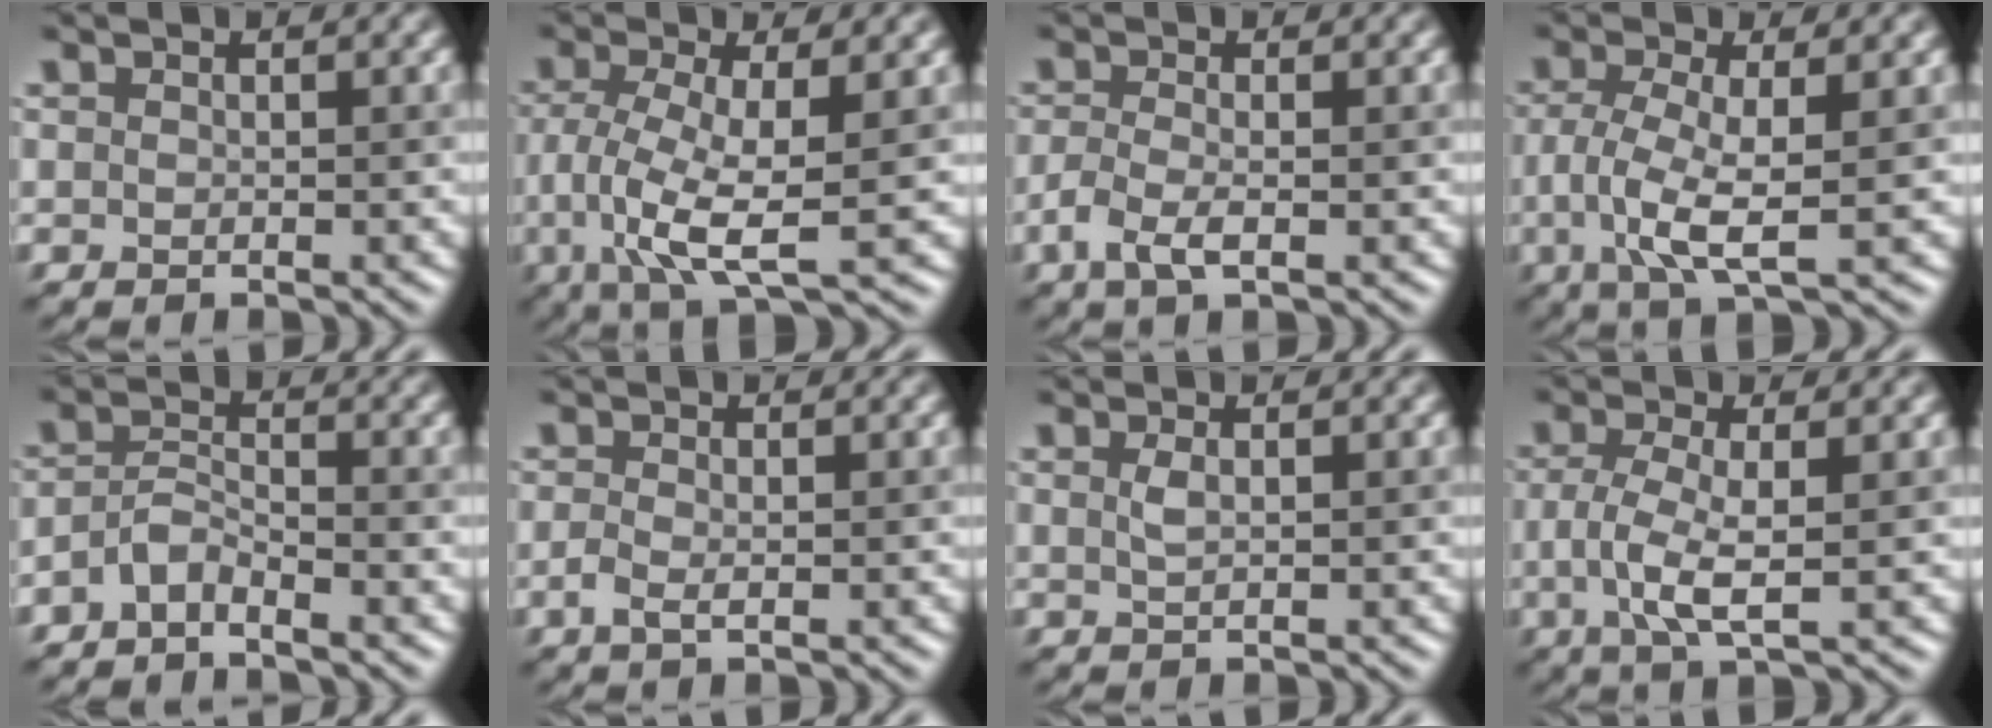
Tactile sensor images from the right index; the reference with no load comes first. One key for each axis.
{"total": 6.2, "fx": -0.5, "fy": 1.8, "fz": 5.9, "tx": -0.116, "ty": 0.001, "tz": -0.009}
{"total": 2.2, "fx": -0.8, "fy": 0.9, "fz": 1.9, "tx": -0.045, "ty": 0.003, "tz": -0.021}
{"total": 4.5, "fx": -0.2, "fy": 1.2, "fz": 4.4, "tx": -0.088, "ty": 0.001, "tz": -0.003}
{"total": 1.8, "fx": -1.5, "fy": 0.5, "fz": 0.9, "tx": -0.018, "ty": 0.011, "tz": -0.037}
{"total": 1.1, "fx": -0.1, "fy": 0.5, "fz": 1.0, "tx": -0.020, "ty": 0.003, "tz": -0.007}
{"total": 0.9, "fx": 0.6, "fy": 0.2, "fz": 0.6, "tx": -0.010, "ty": 0.010, "tz": 0.011}
{"total": 3.6, "fx": 0.0, "fy": 1.0, "fz": 3.5, "tx": -0.074, "ty": 0.003, "tz": -0.001}